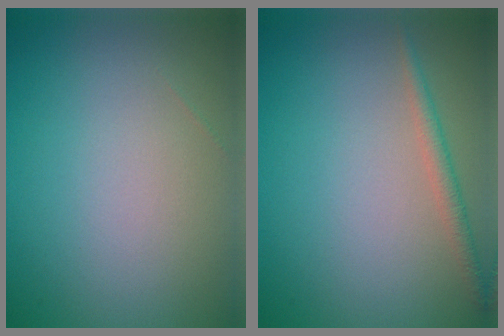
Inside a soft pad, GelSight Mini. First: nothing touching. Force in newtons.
{"total": 1.6, "press": 1.6, "slide": 0.0}